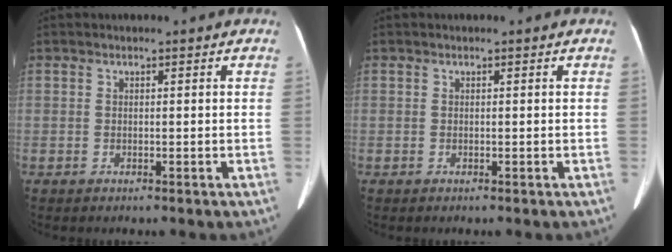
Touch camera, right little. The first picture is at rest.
{"total": 0.0}